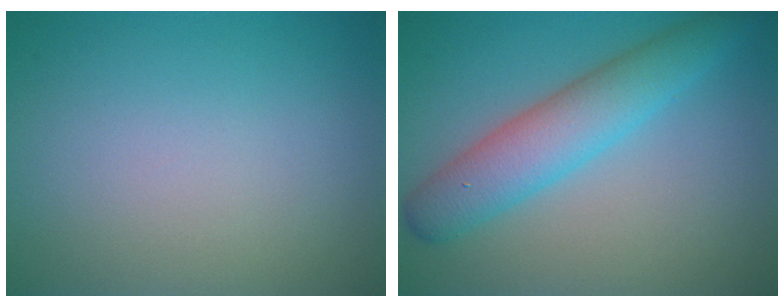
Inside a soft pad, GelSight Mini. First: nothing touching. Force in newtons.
{"total": 5.3, "press": 5.3, "slide": 0.0}